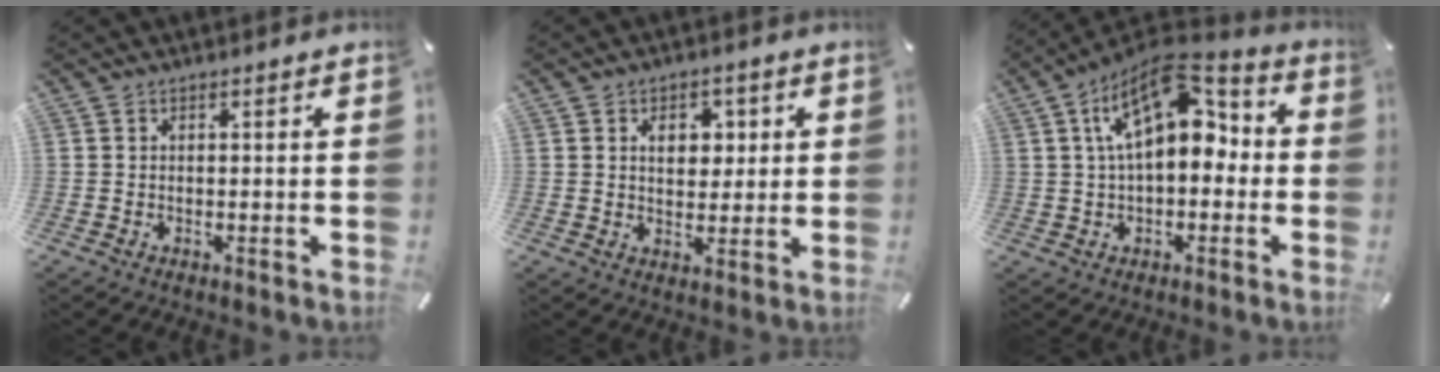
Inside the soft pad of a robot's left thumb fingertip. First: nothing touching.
{"total": 6.1, "force": [1.7, 4.8, 3.4], "torque": [-0.043, -0.003, 0.020]}
{"total": 15.5, "force": [5.3, 8.7, 11.7], "torque": [-0.200, -0.022, 0.092]}